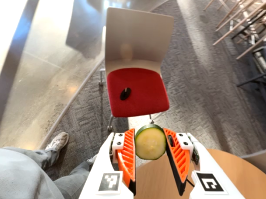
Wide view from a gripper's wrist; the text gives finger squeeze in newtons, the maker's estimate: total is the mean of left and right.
{"total": 11.5, "left": 11.9, "right": 11.1}